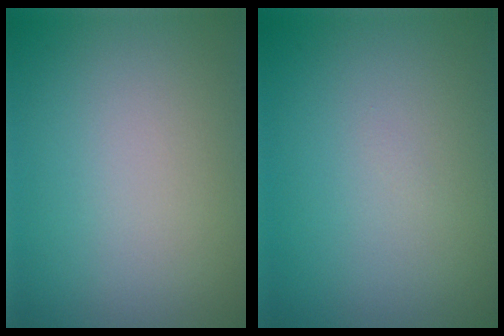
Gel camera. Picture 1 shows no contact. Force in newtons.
{"total": 0.0}